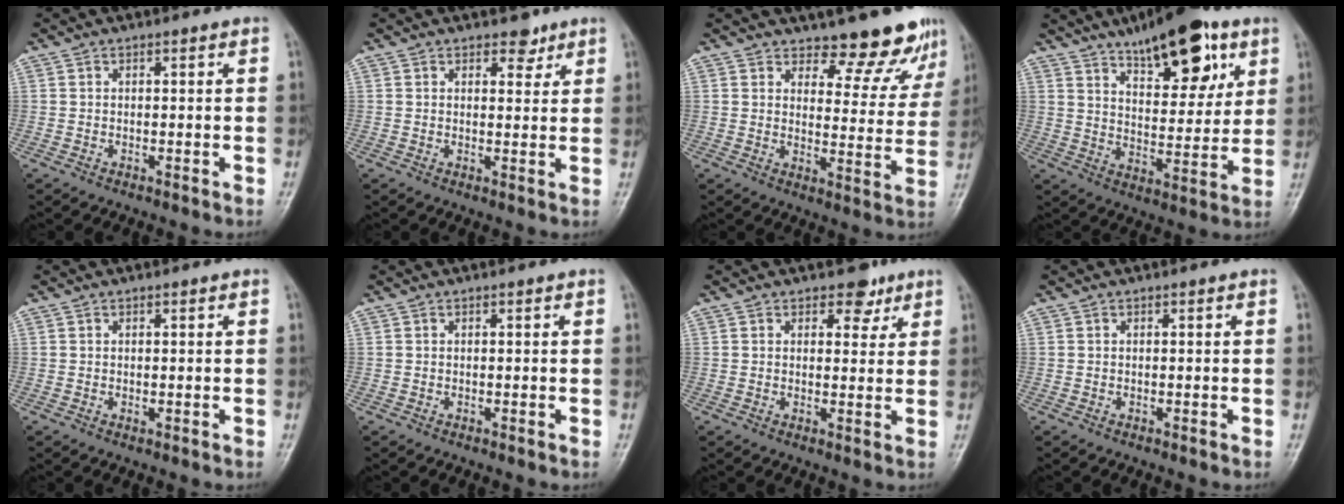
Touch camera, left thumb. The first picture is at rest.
{"total": 3.1, "force": [2.3, 1.7, 1.2], "torque": [0.002, -0.015, 0.034]}
{"total": 10.9, "force": [8.7, 4.0, 5.2], "torque": [-0.028, -0.068, 0.119]}
{"total": 18.2, "force": [10.6, 7.3, 12.9], "torque": [-0.142, -0.041, 0.165]}
{"total": 0.6, "force": [0.2, 0.3, 0.5], "torque": [-0.005, -0.002, 0.005]}
{"total": 0.0}
{"total": 3.5, "force": [2.5, 2.1, 1.3], "torque": [0.004, -0.014, 0.035]}
{"total": 0.0}